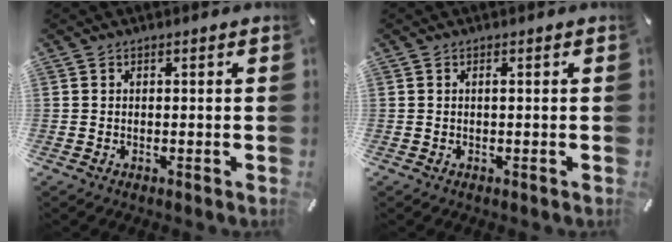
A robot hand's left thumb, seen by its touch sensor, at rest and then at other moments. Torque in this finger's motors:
{"motor_torque": [0.33, 0.28, 0.21, 0.06, 0.00]}